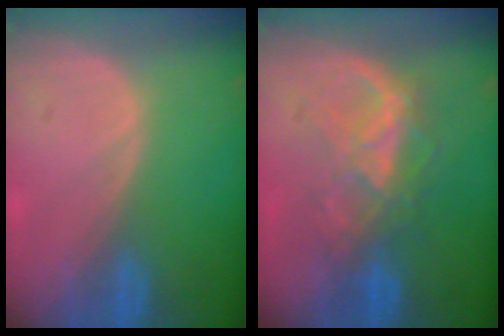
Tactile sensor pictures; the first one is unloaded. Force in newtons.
{"total": 6.4, "press": 6.4, "slide": 0.8}